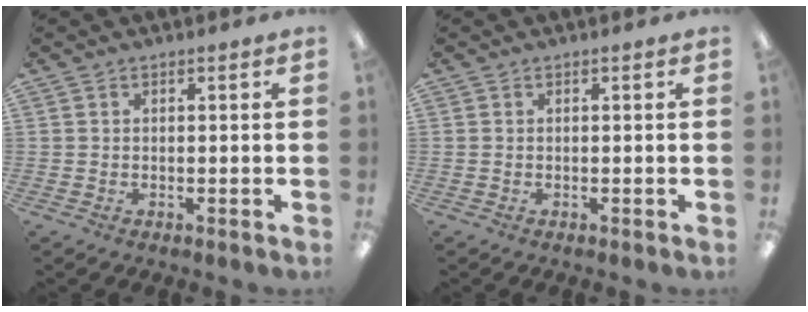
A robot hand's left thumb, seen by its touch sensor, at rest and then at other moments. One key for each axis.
{"total": 0.0}